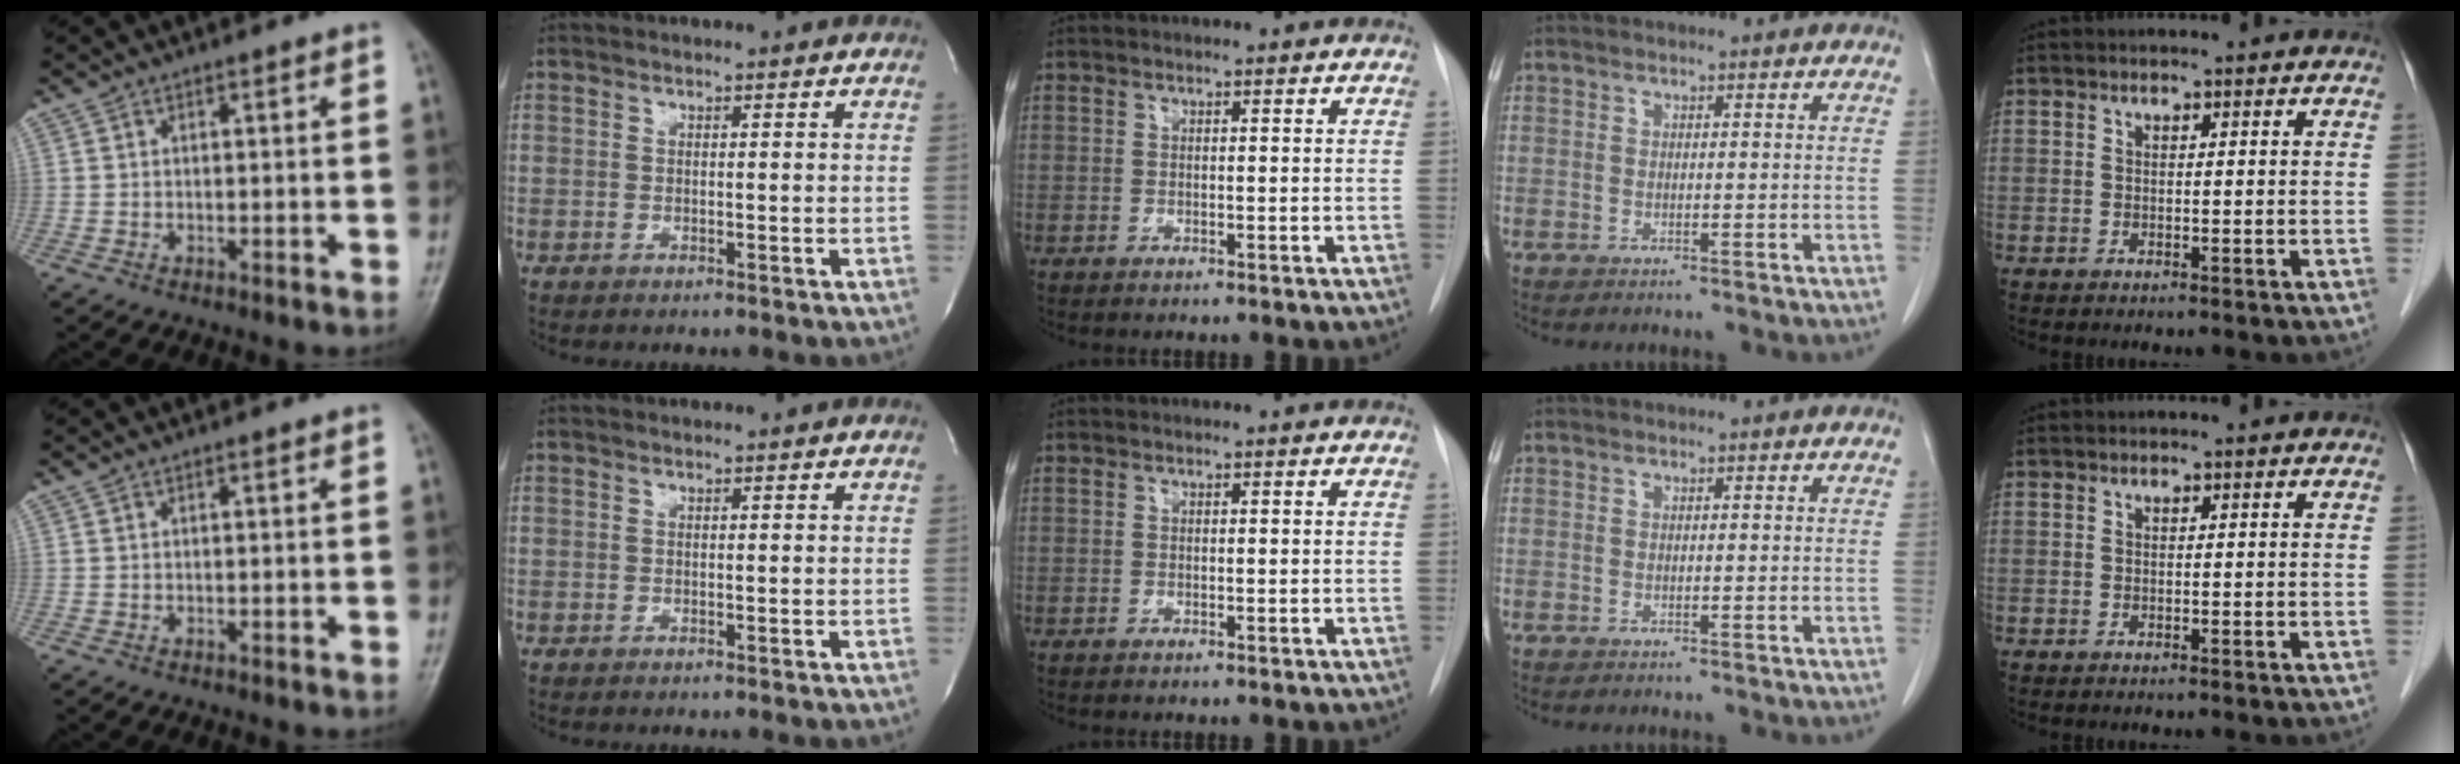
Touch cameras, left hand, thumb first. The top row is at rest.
{}